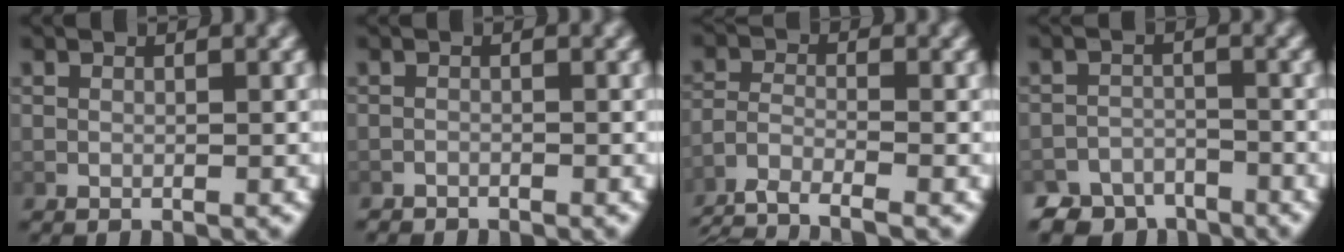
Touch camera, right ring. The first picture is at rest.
{"total": 1.2, "force": [-1.2, 0.1, -0.2], "torque": [-0.001, -0.009, -0.017]}
{"total": 6.5, "force": [-5.4, 2.2, 2.8], "torque": [-0.059, -0.023, -0.082]}
{"total": 6.4, "force": [-5.6, 3.1, 0.8], "torque": [0.014, -0.013, -0.099]}